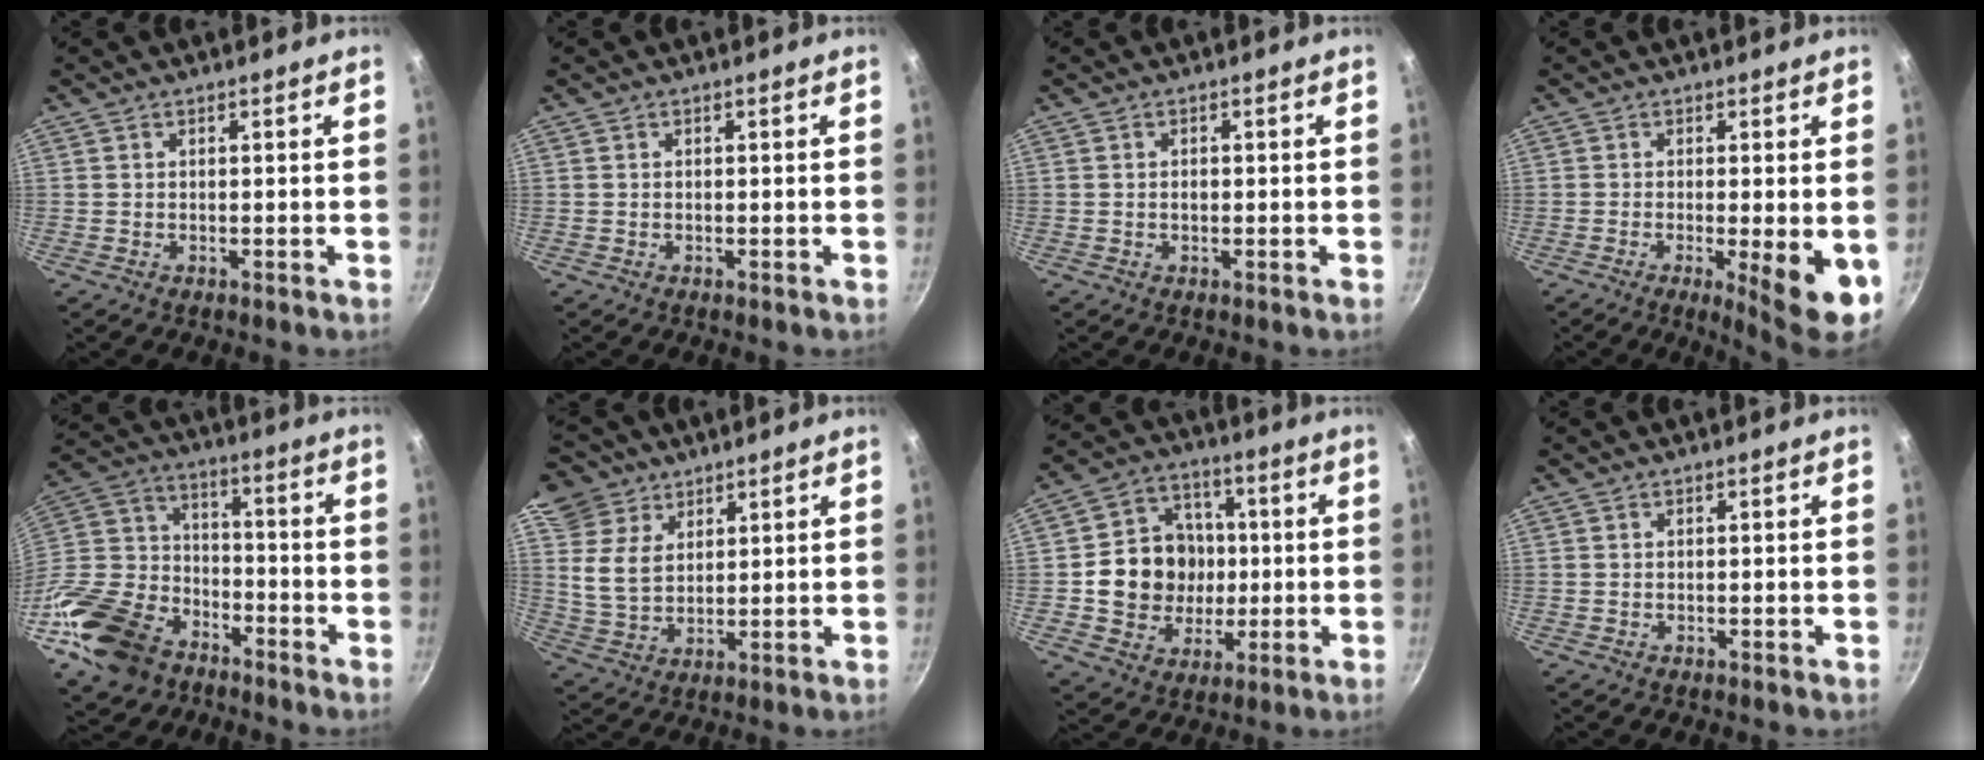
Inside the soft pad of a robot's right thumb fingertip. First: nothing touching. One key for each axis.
{"total": 0.0}
{"total": 1.2, "fx": -0.1, "fy": 0.8, "fz": 0.8, "tx": -0.013, "ty": 0.003, "tz": -0.003}
{"total": 8.6, "fx": -2.0, "fy": 1.6, "fz": 8.2, "tx": -0.108, "ty": -0.009, "tz": -0.020}
{"total": 22.7, "fx": -12.9, "fy": 14.9, "fz": 11.2, "tx": -0.221, "ty": 0.071, "tz": -0.247}
{"total": 10.7, "fx": 6.3, "fy": 7.7, "fz": 4.0, "tx": -0.053, "ty": -0.025, "tz": 0.117}
{"total": 14.5, "fx": 0.0, "fy": 13.1, "fz": 6.3, "tx": -0.069, "ty": 0.023, "tz": -0.002}
{"total": 0.0}